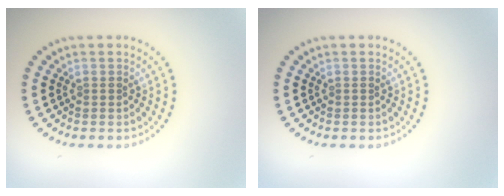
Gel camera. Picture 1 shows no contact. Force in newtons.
{"total": 0.0}